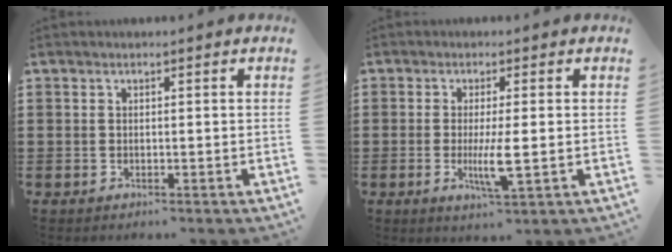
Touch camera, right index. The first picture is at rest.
{"total": 5.4, "force": [-0.8, 0.5, 5.3], "torque": [-0.105, -0.016, -0.017]}